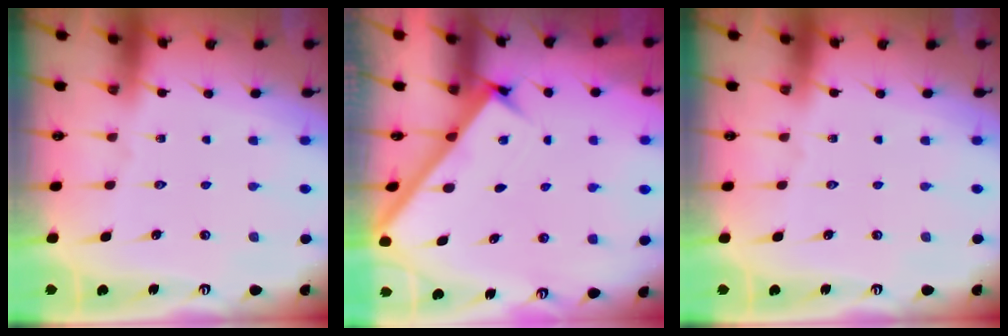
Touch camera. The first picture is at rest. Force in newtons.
{"total": 2.9, "press": 2.8, "slide": 0.4}
{"total": 0.0}